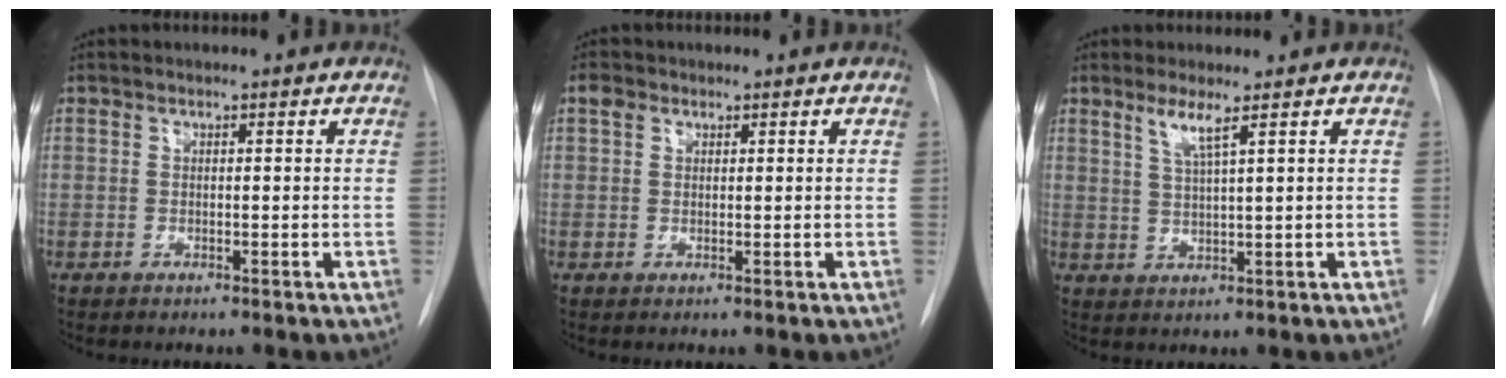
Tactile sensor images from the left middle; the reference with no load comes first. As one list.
[{"total": 1.5, "force": [0.9, 1.1, 0.5], "torque": [-0.010, 0.010, 0.014]}, {"total": 3.3, "force": [2.0, -0.5, 2.6], "torque": [-0.057, -0.008, 0.041]}]